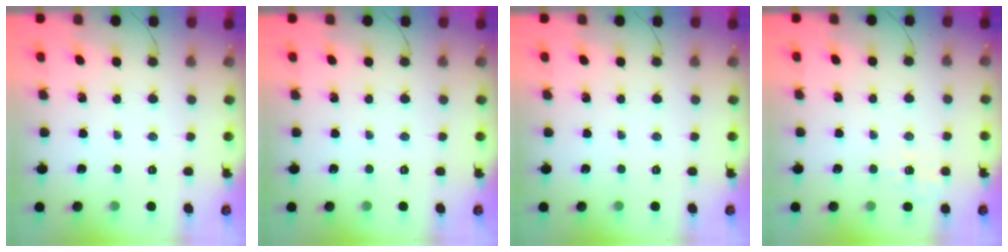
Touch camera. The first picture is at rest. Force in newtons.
{"total": 0.0}
{"total": 0.0}
{"total": 2.0, "press": 1.2, "slide": 1.6}